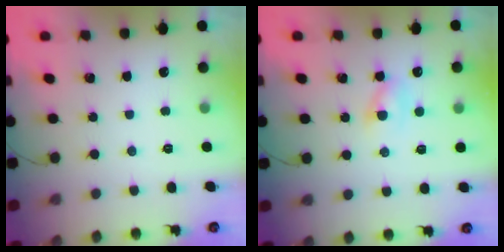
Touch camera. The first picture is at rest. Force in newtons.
{"total": 2.8, "press": 2.5, "slide": 1.3}